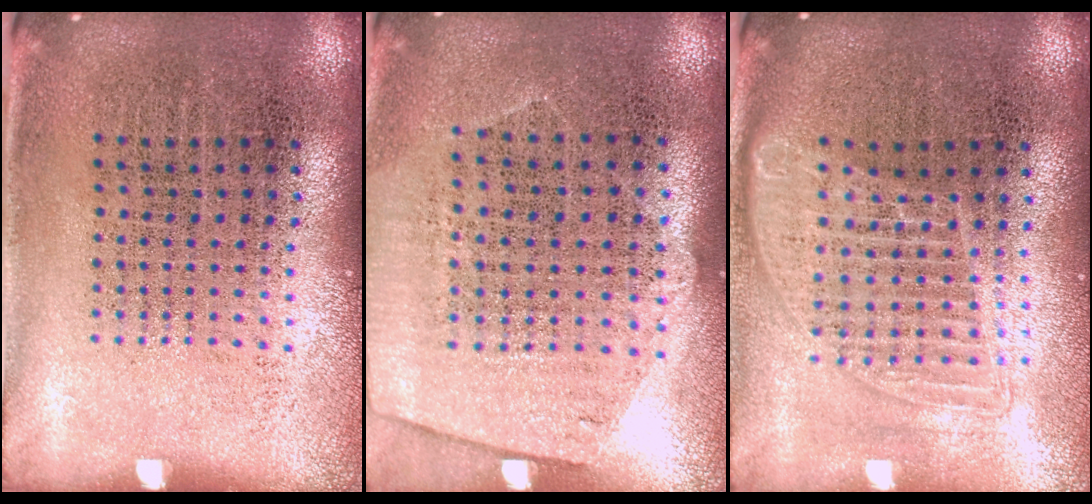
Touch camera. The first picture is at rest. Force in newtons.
{"total": 1.2, "press": 1.0, "slide": 0.6}
{"total": 1.4, "press": 1.2, "slide": 0.7}